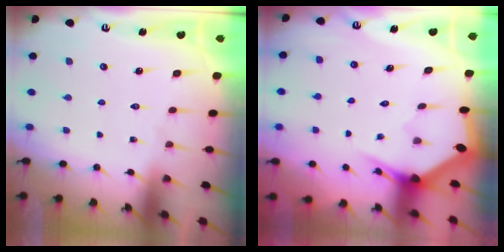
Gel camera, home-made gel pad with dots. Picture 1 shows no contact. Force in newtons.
{"total": 3.3, "press": 3.3, "slide": 0.0}